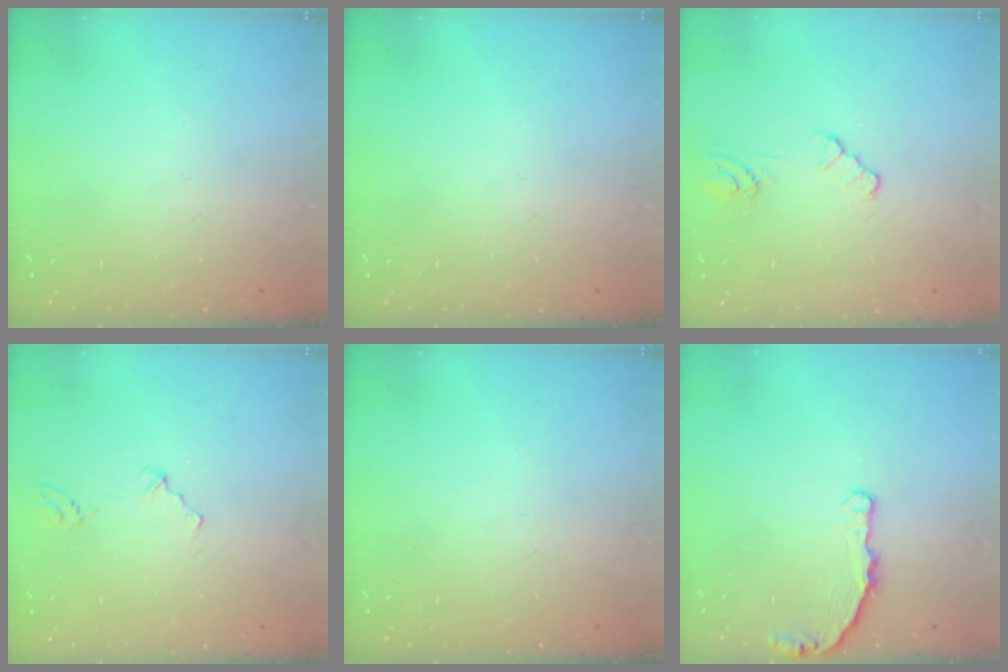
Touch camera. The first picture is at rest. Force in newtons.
{"total": 0.0}
{"total": 4.7, "press": 4.7, "slide": 0.4}
{"total": 1.6, "press": 1.2, "slide": 1.0}
{"total": 0.0}
{"total": 4.3, "press": 4.3, "slide": 0.4}